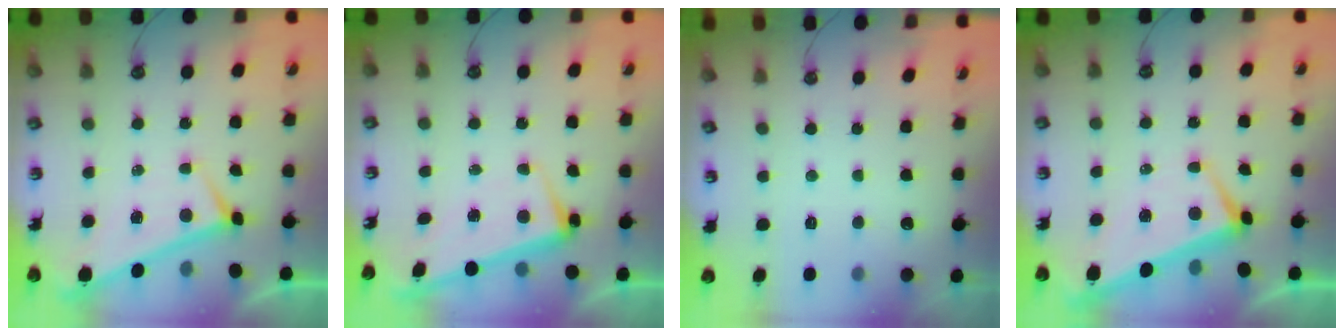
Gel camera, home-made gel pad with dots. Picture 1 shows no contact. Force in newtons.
{"total": 2.3, "press": 2.2, "slide": 0.7}
{"total": 0.0}
{"total": 0.9, "press": 0.6, "slide": 0.8}